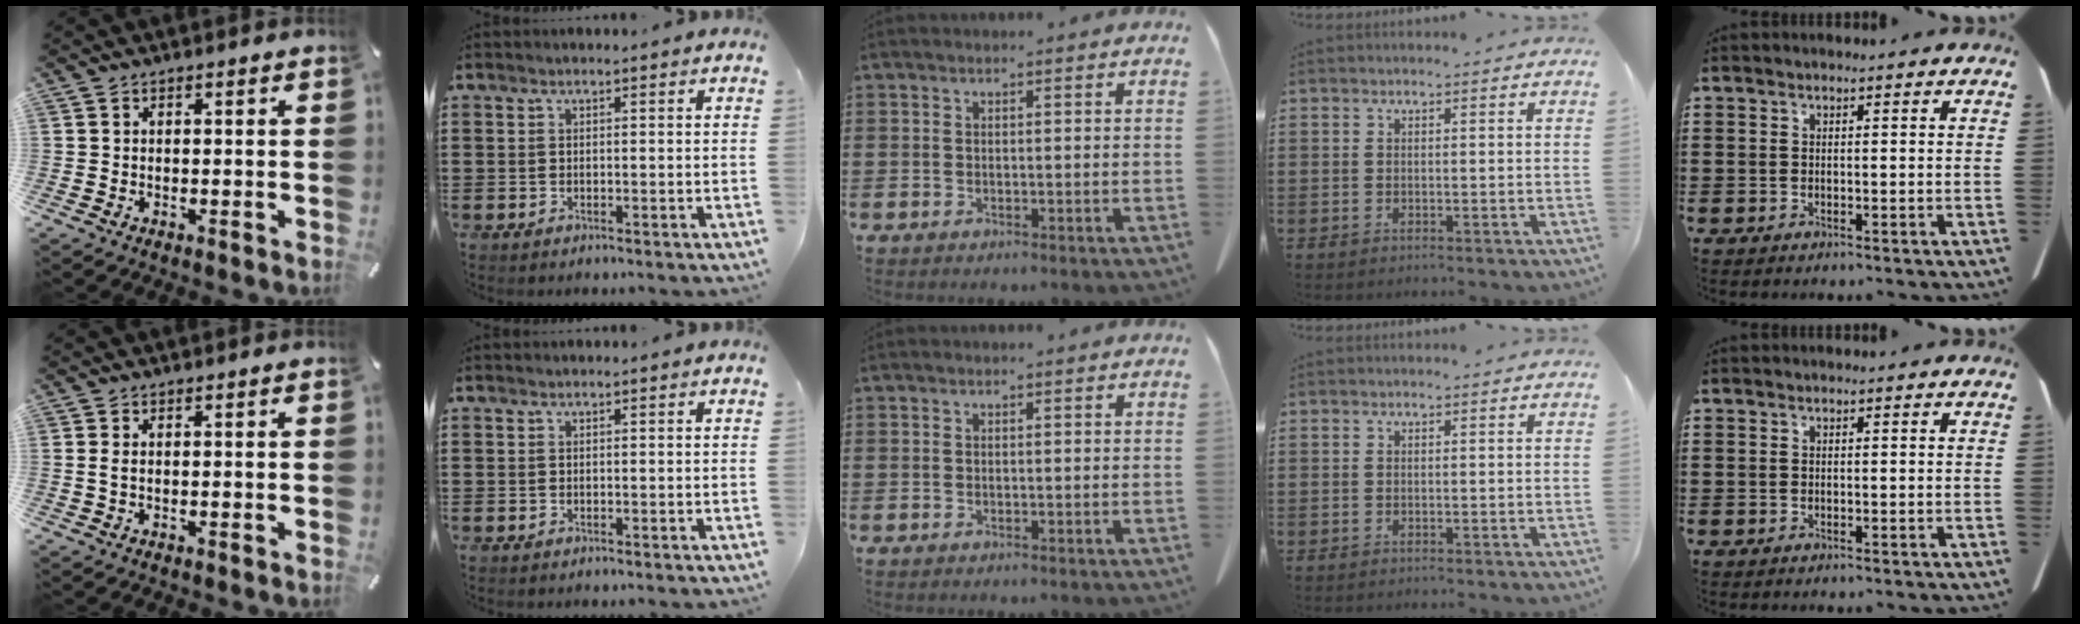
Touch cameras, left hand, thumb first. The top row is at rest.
{"thumb": {"total": 1.4, "force": [0.1, 0.4, 1.3], "torque": [-0.027, 0.001, 0.002]}}